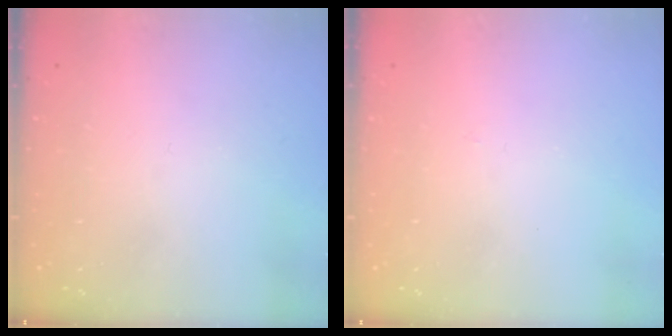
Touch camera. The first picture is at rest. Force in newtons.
{"total": 2.8, "press": 2.8, "slide": 0.4}